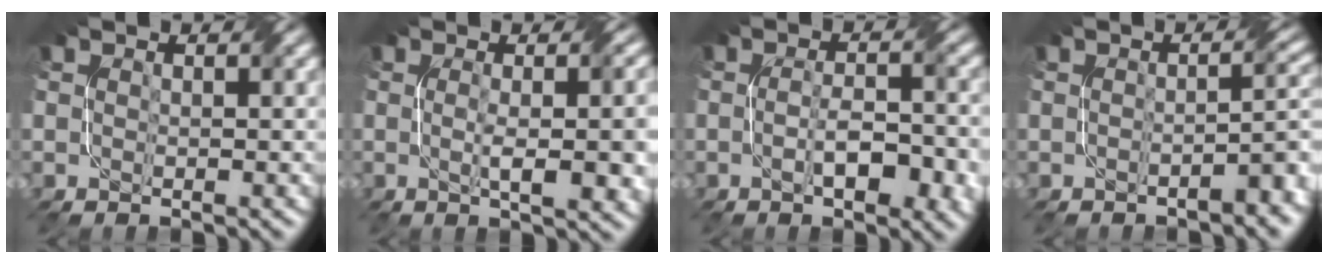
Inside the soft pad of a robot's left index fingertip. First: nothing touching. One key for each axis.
{"total": 6.3, "fx": -0.5, "fy": 1.7, "fz": 6.0, "tx": -0.068, "ty": 0.004, "tz": -0.005}
{"total": 4.9, "fx": -1.5, "fy": 1.6, "fz": 4.4, "tx": -0.078, "ty": -0.001, "tz": -0.022}
{"total": 3.2, "fx": -1.7, "fy": 0.7, "fz": 2.6, "tx": -0.035, "ty": 0.008, "tz": -0.031}